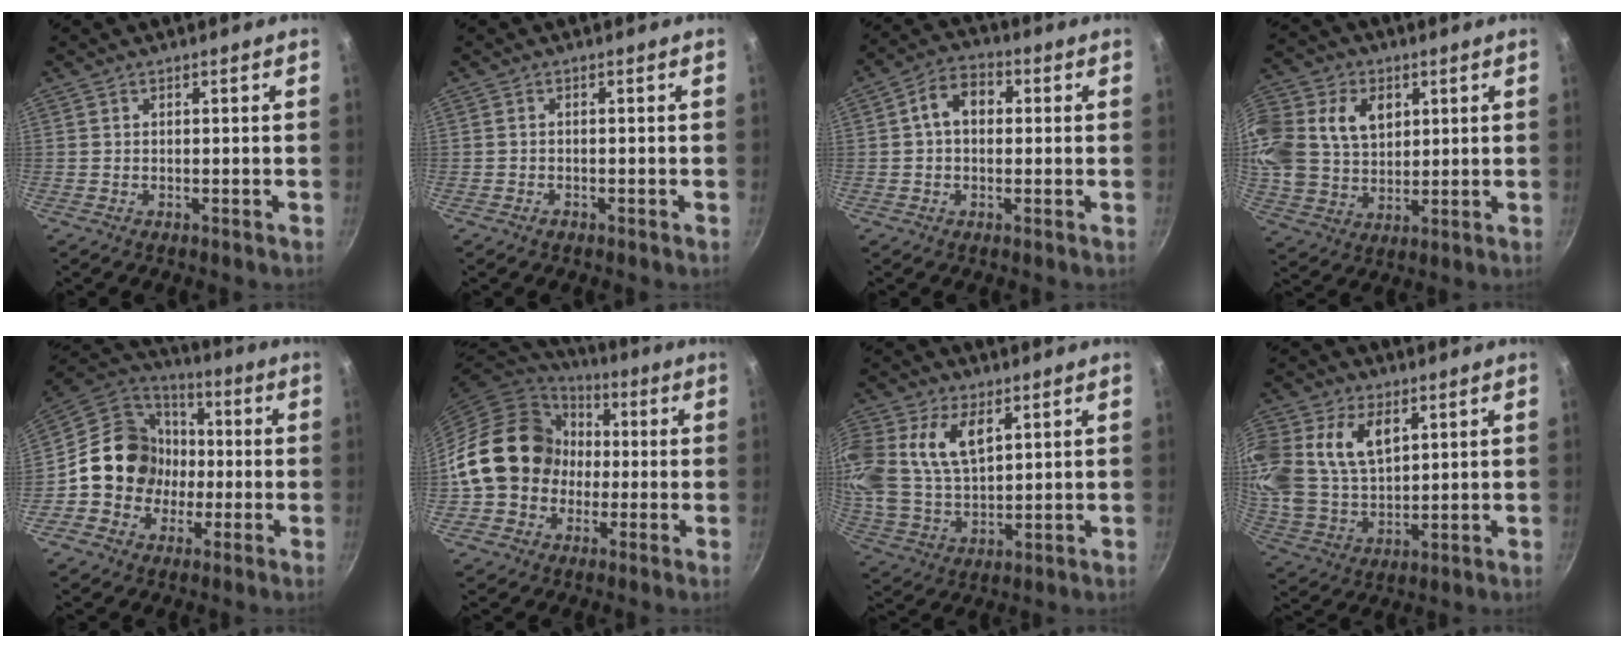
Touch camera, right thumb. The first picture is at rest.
{"total": 0.9, "force": [-0.6, 0.5, 0.3], "torque": [-0.010, 0.005, -0.013]}
{"total": 7.3, "force": [0.9, 5.2, 5.0], "torque": [-0.060, 0.019, 0.002]}
{"total": 22.6, "force": [6.8, 17.2, 13.1], "torque": [-0.307, 0.031, 0.127]}
{"total": 16.7, "force": [-1.4, 14.8, 7.5], "torque": [-0.093, 0.038, -0.032]}
{"total": 17.7, "force": [-0.3, 15.4, 8.9], "torque": [-0.125, 0.039, -0.008]}
{"total": 16.8, "force": [6.1, 10.6, 11.5], "torque": [-0.244, -0.008, 0.120]}
{"total": 18.7, "force": [6.5, 12.6, 12.2], "torque": [-0.257, -0.006, 0.129]}